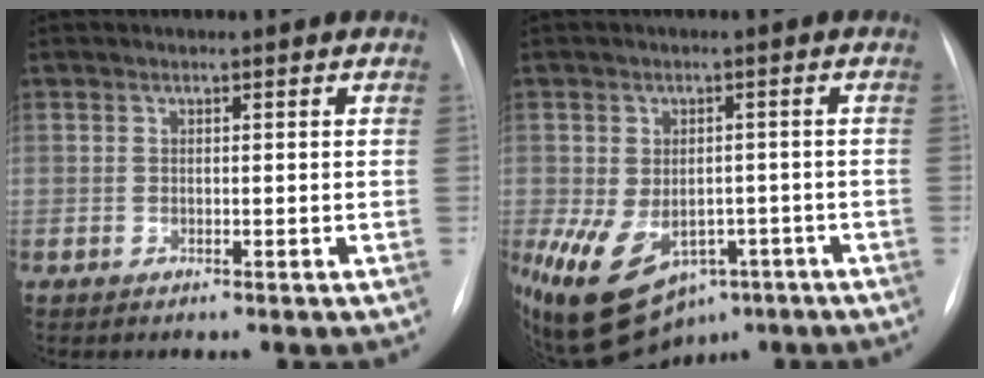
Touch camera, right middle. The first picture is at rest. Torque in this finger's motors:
{"motor_torque": [0.89, -0.73, 0.94, 0.21]}